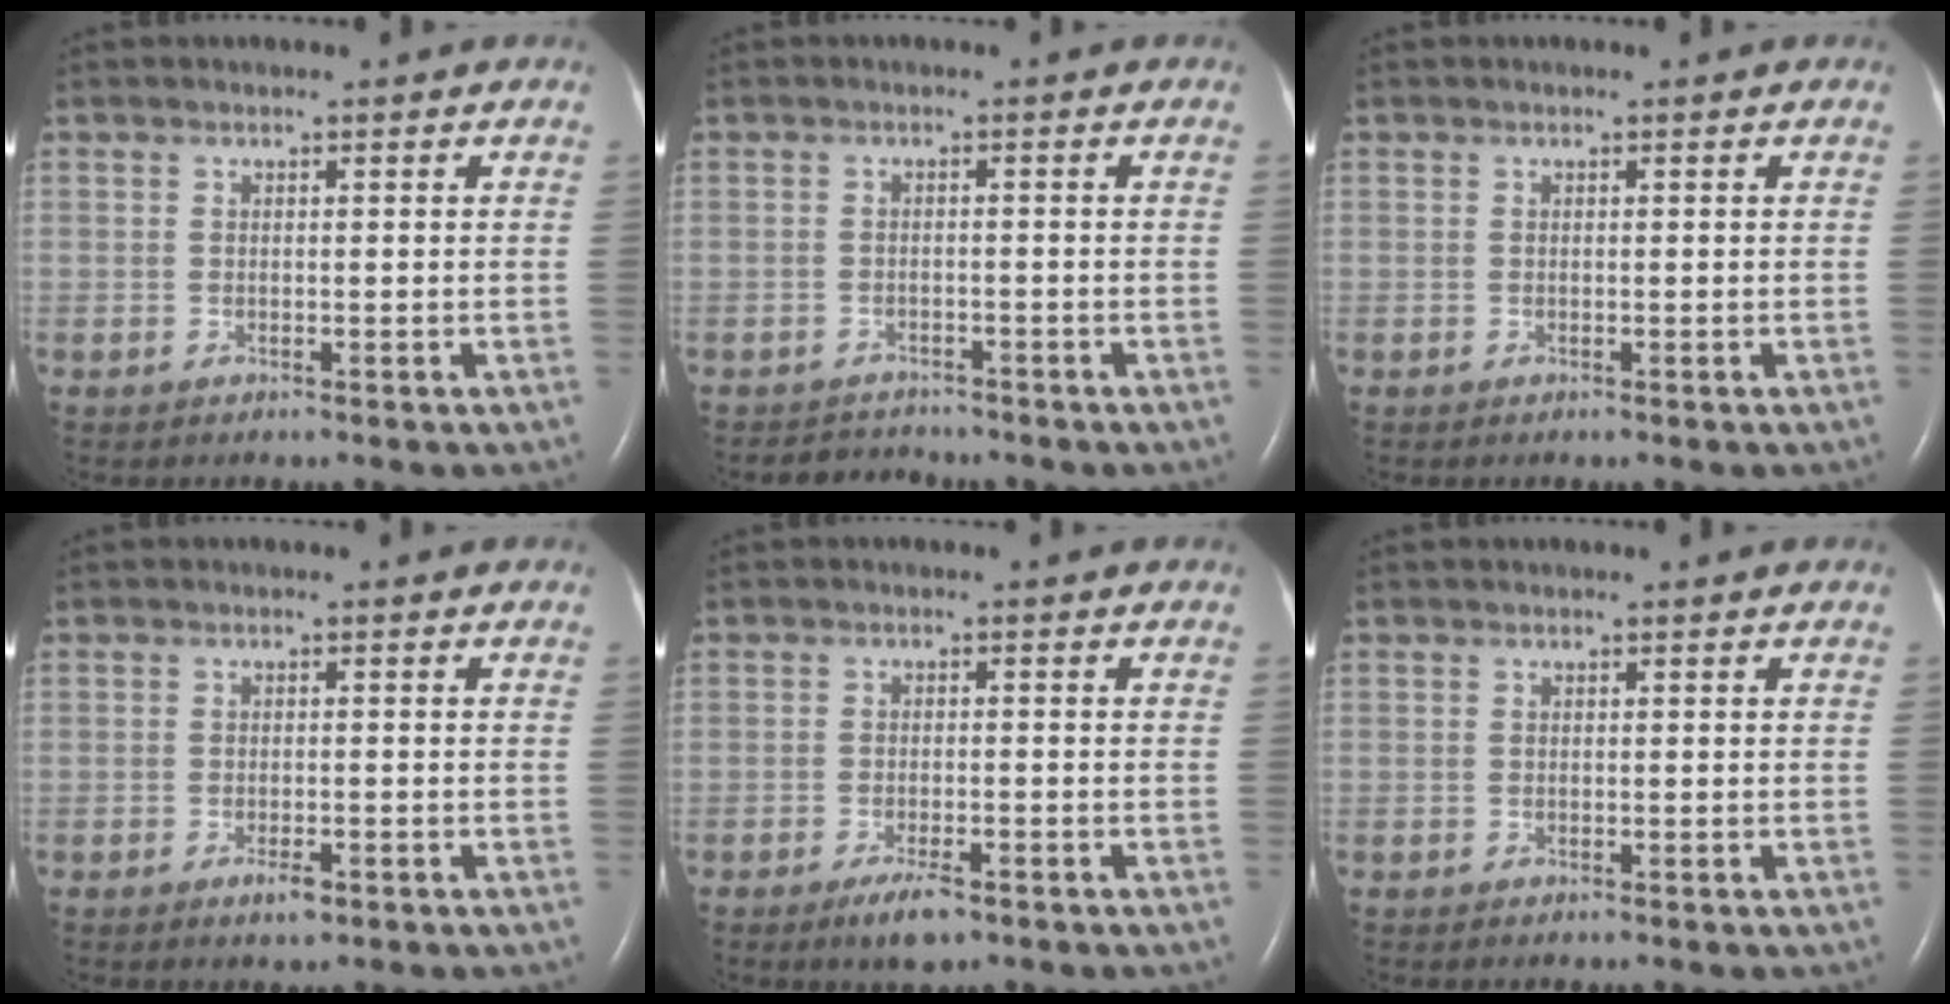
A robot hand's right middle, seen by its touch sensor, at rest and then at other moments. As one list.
[{"total": 2.7, "force": [-2.6, 0.6, -0.6], "torque": [0.006, -0.010, -0.040]}, {"total": 0.0}, {"total": 2.0, "force": [-1.2, 0.6, 1.5], "torque": [-0.029, -0.001, -0.016]}, {"total": 3.8, "force": [-2.5, 0.9, 2.7], "torque": [-0.055, -0.004, -0.039]}, {"total": 0.0}]